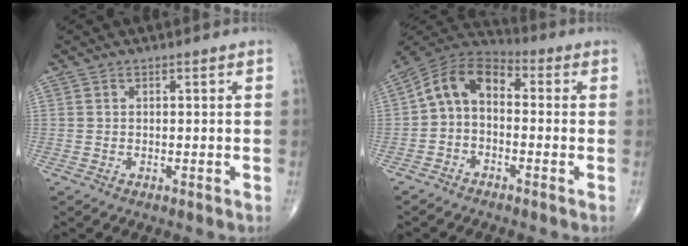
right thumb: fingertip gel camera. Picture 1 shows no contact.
{"total": 9.3, "force": [-0.2, 6.1, 6.9], "torque": [-0.109, 0.035, -0.024]}